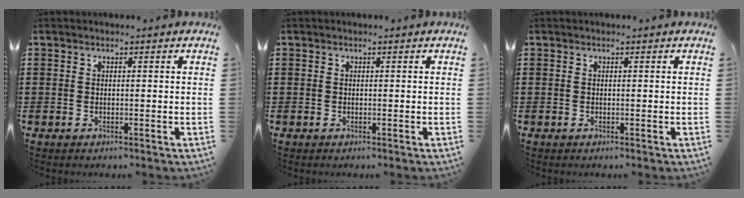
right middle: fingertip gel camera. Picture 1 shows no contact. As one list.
[{"total": 0.0}, {"total": 0.0}]